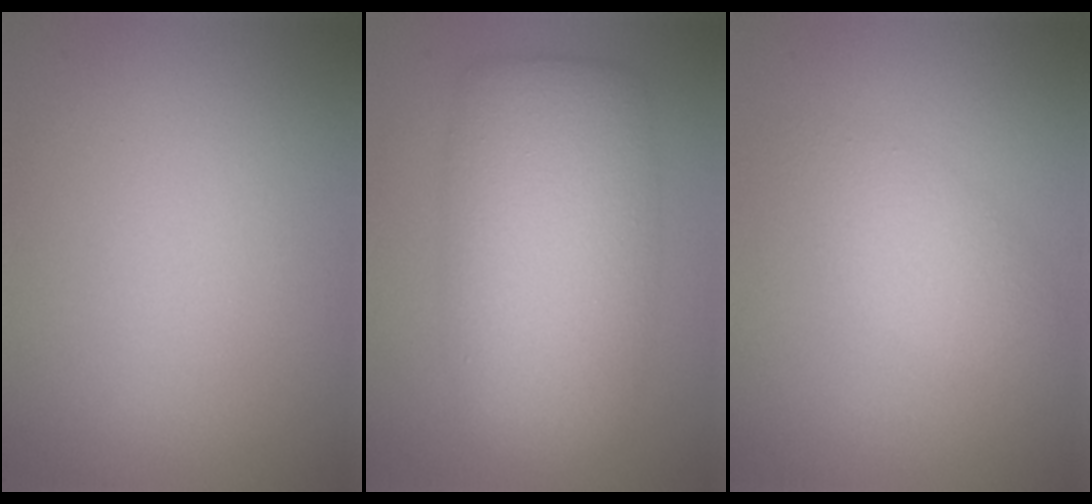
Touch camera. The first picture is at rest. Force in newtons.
{"total": 8.7, "press": 8.7, "slide": 0.2}
{"total": 2.2, "press": 2.2, "slide": 0.0}